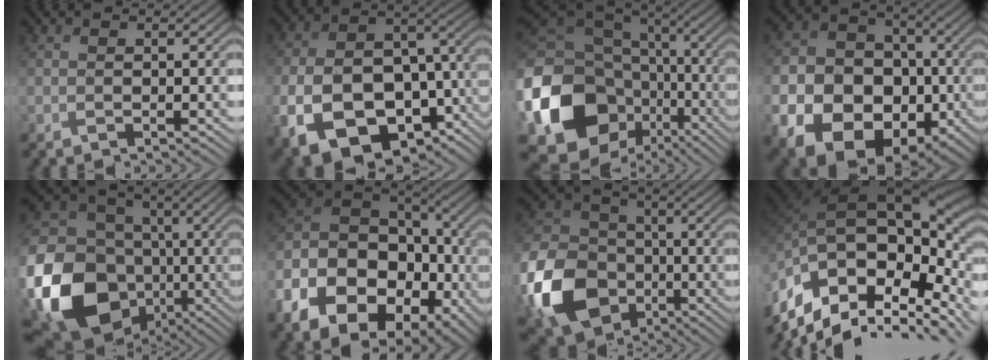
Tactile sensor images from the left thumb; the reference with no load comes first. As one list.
[{"total": 18.0, "force": [-6.1, 12.2, 11.7], "torque": [-0.249, -0.037, -0.079]}, {"total": 21.1, "force": [-5.3, 16.8, 11.7], "torque": [-0.317, -0.049, -0.073]}, {"total": 18.2, "force": [-6.0, 14.8, 8.6], "torque": [-0.200, -0.056, -0.117]}, {"total": 21.8, "force": [-6.3, 18.2, 10.4], "torque": [-0.280, -0.049, -0.125]}, {"total": 18.6, "force": [-6.6, 13.2, 11.4], "torque": [-0.259, -0.043, -0.102]}, {"total": 15.7, "force": [-5.7, 12.0, 8.3], "torque": [-0.224, -0.039, -0.120]}, {"total": 18.0, "force": [-4.5, 11.3, 13.3], "torque": [-0.266, -0.036, -0.064]}]